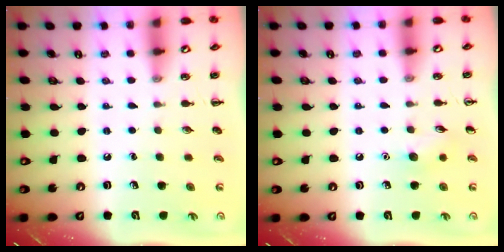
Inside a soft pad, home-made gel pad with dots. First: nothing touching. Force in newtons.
{"total": 6.0, "press": 5.8, "slide": 1.5}